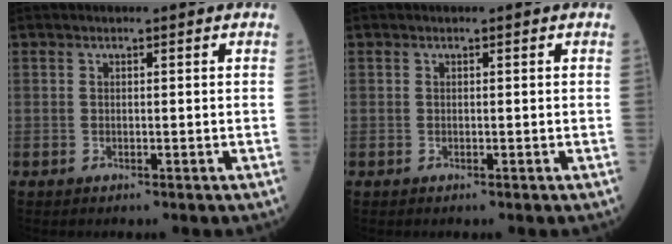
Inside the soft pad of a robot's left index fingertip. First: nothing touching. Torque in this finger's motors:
{"motor_torque": [0.00, 0.00, 0.00, 0.00]}